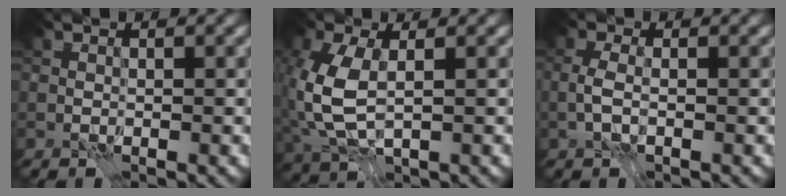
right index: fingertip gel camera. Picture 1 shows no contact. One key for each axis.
{"total": 6.6, "fx": -0.5, "fy": 3.8, "fz": 5.3, "tx": -0.138, "ty": -0.002, "tz": -0.011}
{"total": 2.4, "fx": -0.8, "fy": 1.4, "fz": 1.9, "tx": -0.044, "ty": 0.001, "tz": -0.019}